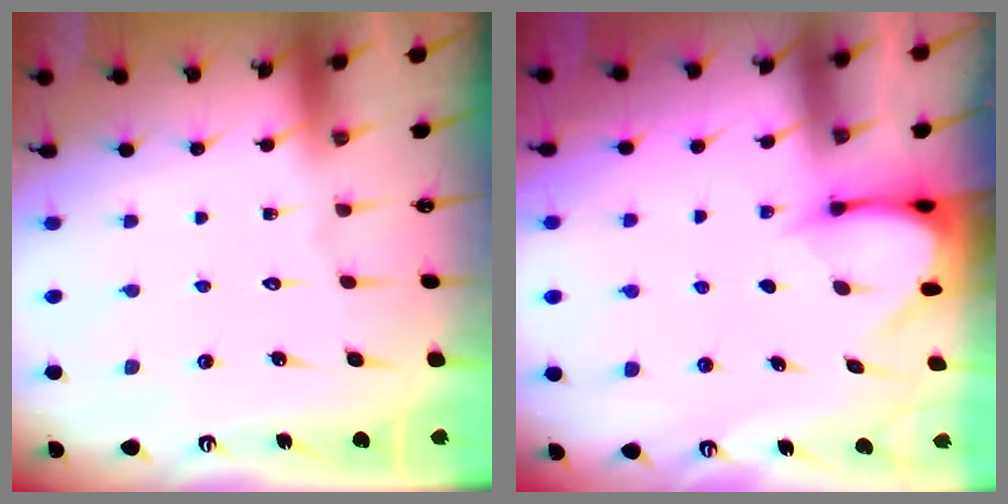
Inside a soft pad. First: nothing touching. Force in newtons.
{"total": 3.7, "press": 3.7, "slide": 0.3}